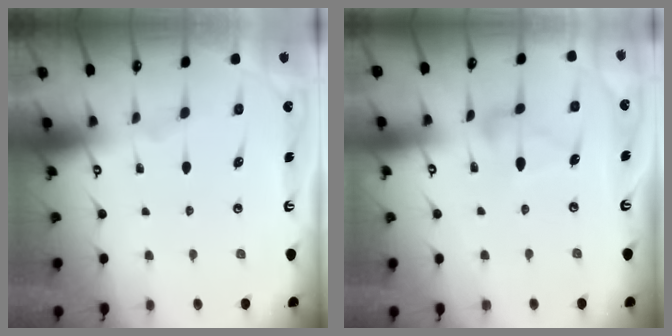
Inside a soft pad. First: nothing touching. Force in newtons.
{"total": 3.9, "press": 3.9, "slide": 0.4}